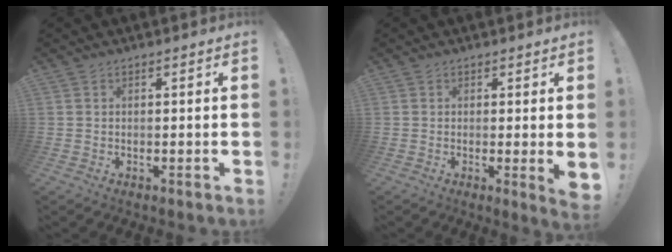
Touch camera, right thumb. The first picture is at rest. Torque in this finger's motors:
{"motor_torque": [-0.20, 0.66, 0.83, -0.11, 0.08]}